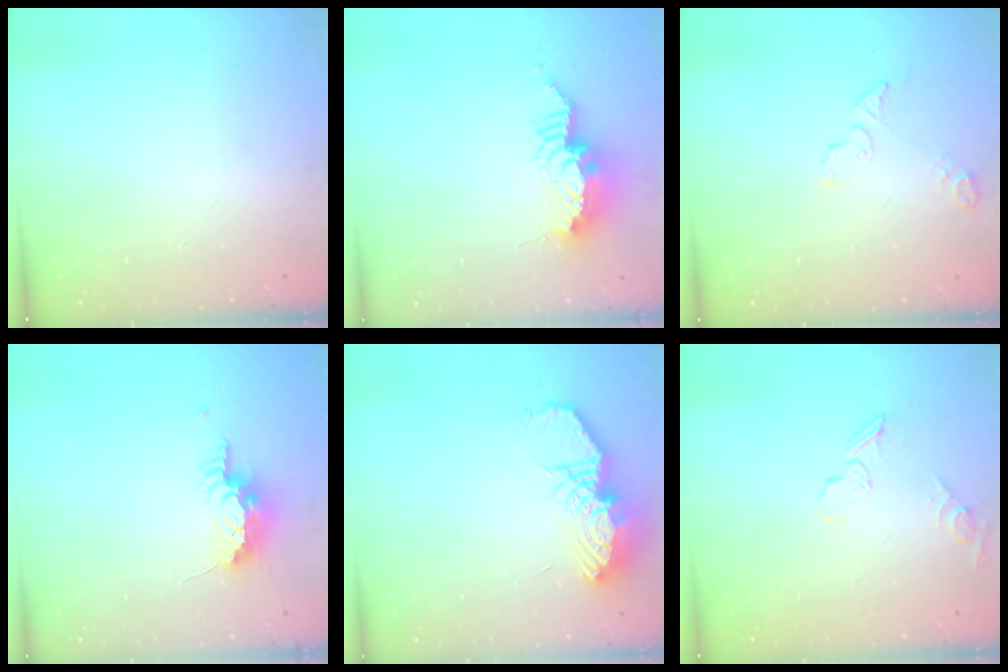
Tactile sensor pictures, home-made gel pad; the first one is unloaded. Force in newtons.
{"total": 12.4, "press": 12.3, "slide": 1.2}
{"total": 11.5, "press": 5.4, "slide": 10.1}
{"total": 15.2, "press": 10.1, "slide": 11.4}
{"total": 13.0, "press": 12.9, "slide": 1.2}
{"total": 6.9, "press": 6.9, "slide": 0.9}